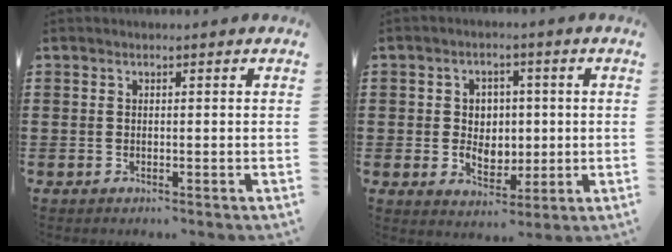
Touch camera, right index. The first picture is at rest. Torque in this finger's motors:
{"motor_torque": [2.14, 0.00, 0.24, 0.05]}